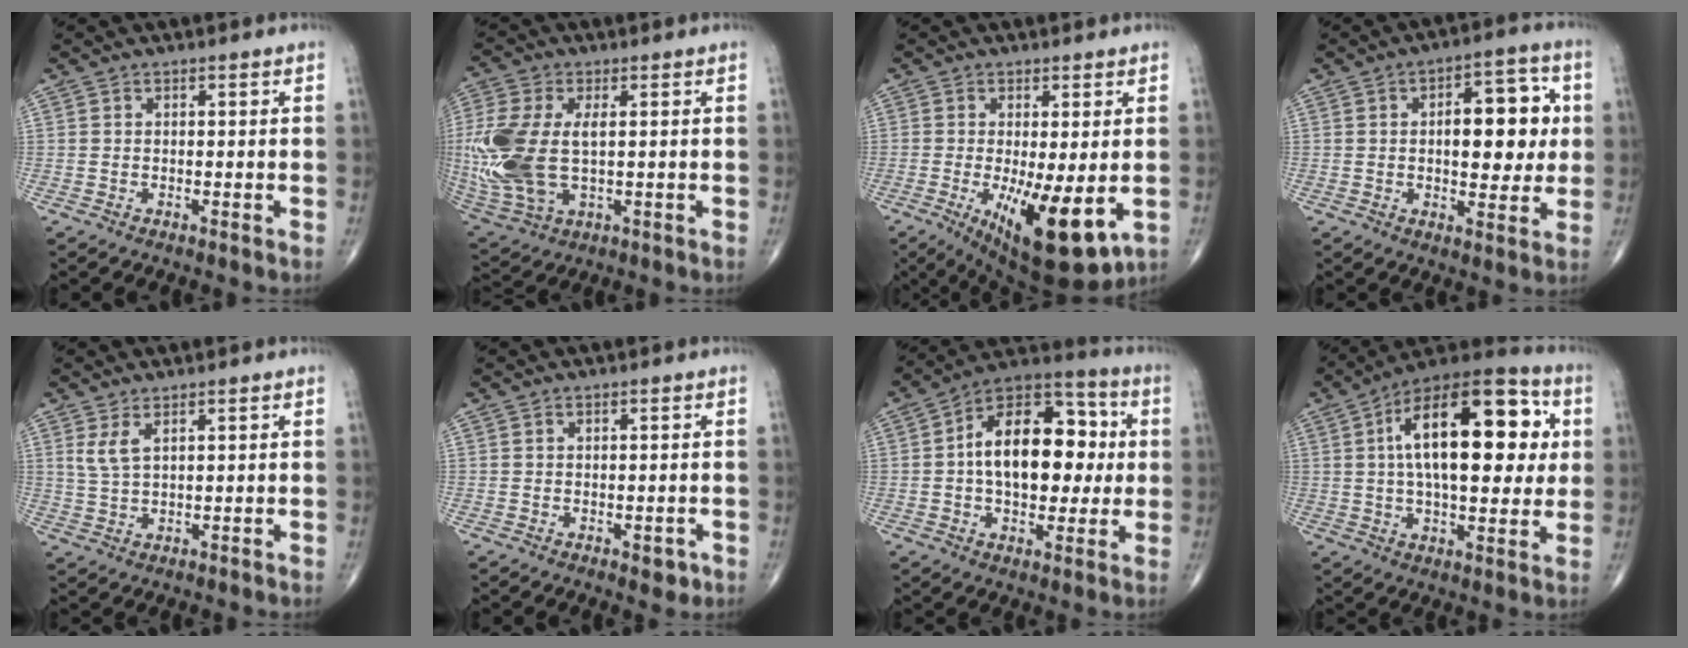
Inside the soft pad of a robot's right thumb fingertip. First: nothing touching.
{"total": 18.4, "force": [0.5, 10.1, 15.3], "torque": [-0.383, -0.014, 0.020]}
{"total": 13.7, "force": [-3.2, 4.4, 12.6], "torque": [-0.199, -0.028, -0.036]}
{"total": 13.7, "force": [1.6, 6.7, 11.8], "torque": [-0.123, 0.010, 0.021]}
{"total": 3.3, "force": [1.7, 1.1, 2.6], "torque": [-0.059, -0.006, 0.043]}
{"total": 2.6, "force": [-0.7, 1.4, 2.0], "torque": [-0.013, 0.000, -0.005]}
{"total": 19.9, "force": [1.5, 11.7, 16.1], "torque": [-0.216, 0.028, 0.018]}
{"total": 25.0, "force": [5.0, 11.4, 21.7], "torque": [-0.318, 0.013, 0.067]}